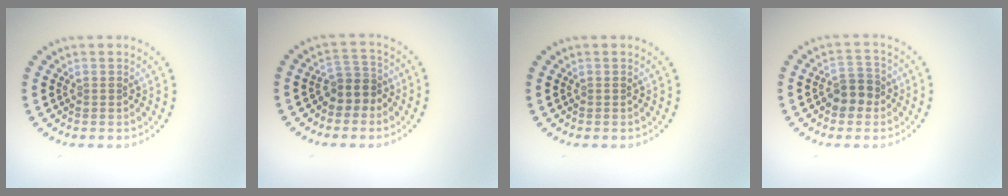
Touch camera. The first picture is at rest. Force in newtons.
{"total": 2.7, "press": 2.2, "slide": 1.5}
{"total": 0.0}
{"total": 2.7, "press": 2.5, "slide": 0.9}